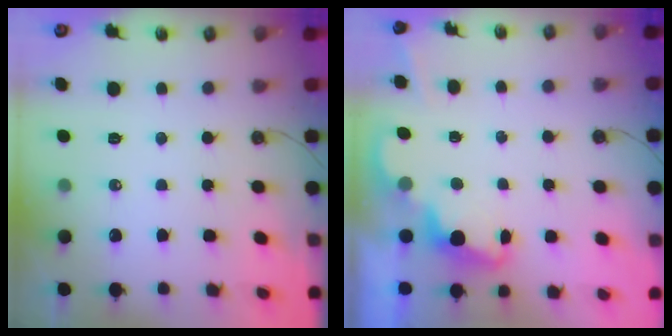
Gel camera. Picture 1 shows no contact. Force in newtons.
{"total": 2.5, "press": 2.4, "slide": 0.5}